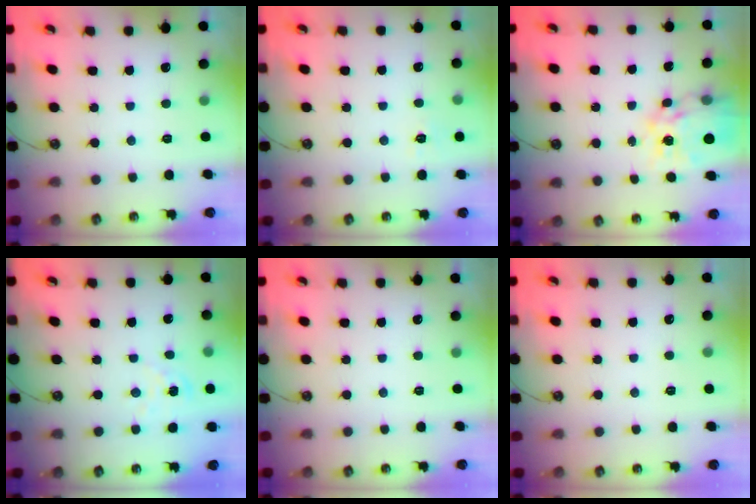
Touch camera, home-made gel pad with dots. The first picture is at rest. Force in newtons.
{"total": 5.5, "press": 5.5, "slide": 0.6}
{"total": 15.1, "press": 15.1, "slide": 1.5}
{"total": 1.3, "press": 1.3, "slide": 0.2}
{"total": 0.0}
{"total": 0.5, "press": 0.5, "slide": 0.2}